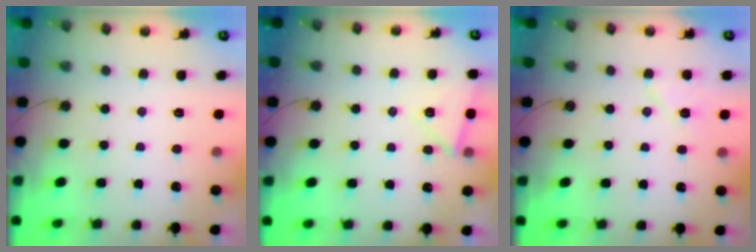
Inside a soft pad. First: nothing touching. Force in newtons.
{"total": 5.8, "press": 4.8, "slide": 3.2}
{"total": 6.4, "press": 6.3, "slide": 1.0}